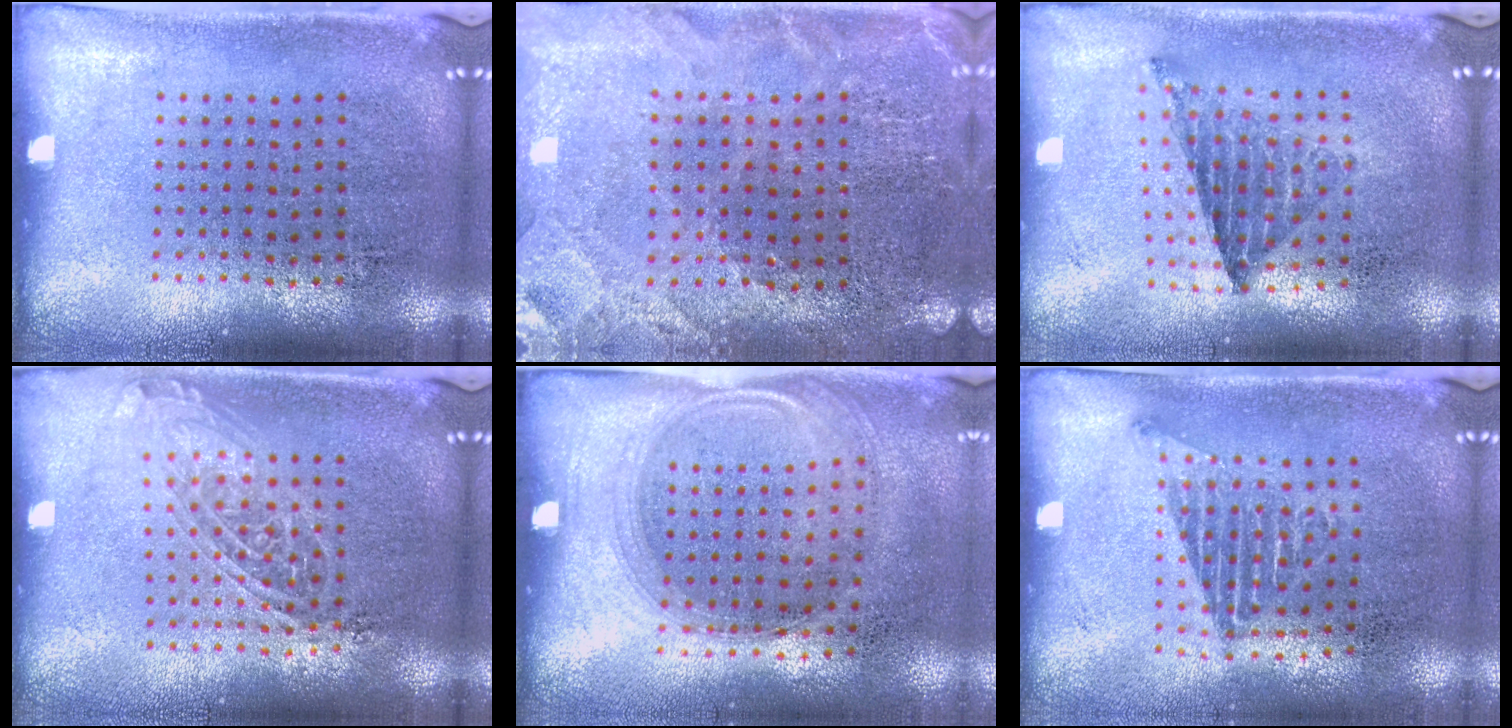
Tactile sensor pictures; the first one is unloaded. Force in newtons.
{"total": 0.9, "press": 0.8, "slide": 0.2}
{"total": 0.7, "press": 0.7, "slide": 0.1}
{"total": 1.4, "press": 1.3, "slide": 0.7}
{"total": 1.5, "press": 1.3, "slide": 0.8}
{"total": 1.2, "press": 1.0, "slide": 0.6}